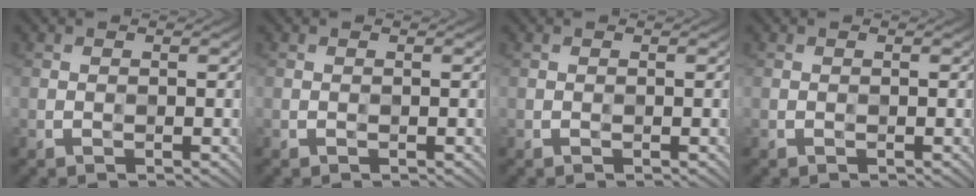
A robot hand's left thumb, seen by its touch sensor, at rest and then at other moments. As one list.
[{"total": 0.0}, {"total": 0.0}, {"total": 0.0}]